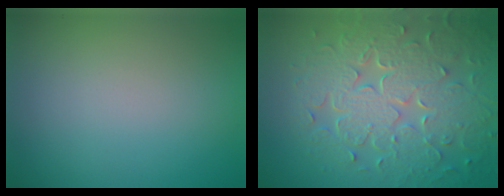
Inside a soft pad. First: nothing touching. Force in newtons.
{"total": 8.5, "press": 6.1, "slide": 5.9}